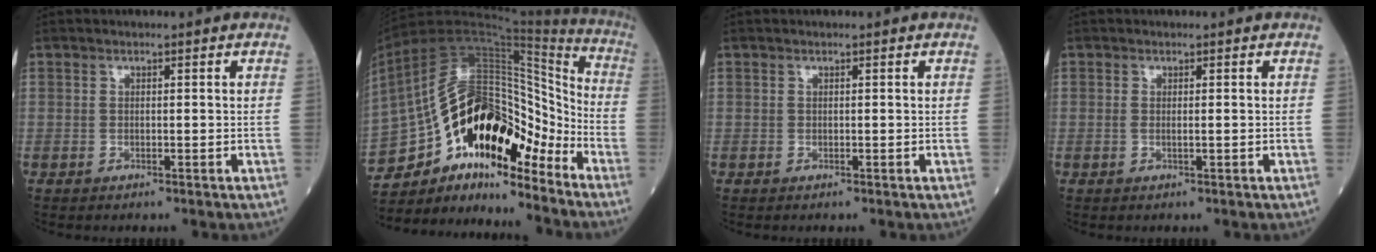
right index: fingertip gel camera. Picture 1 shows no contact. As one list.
[{"total": 23.8, "force": [-15.8, 8.5, 15.7], "torque": [-0.314, 0.040, -0.269]}, {"total": 0.0}, {"total": 0.9, "force": [0.0, 0.2, 0.9], "torque": [-0.021, -0.002, 0.001]}]